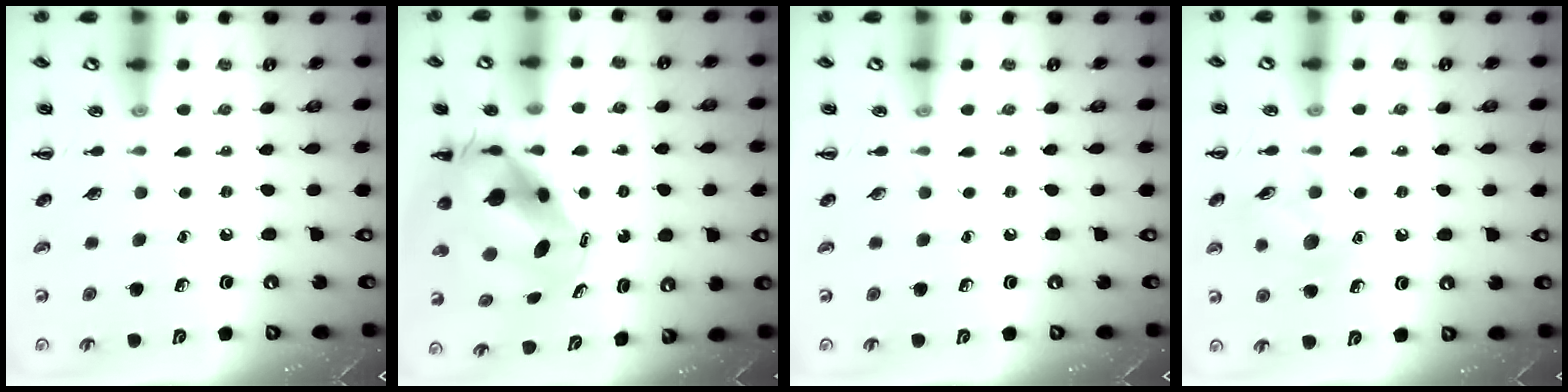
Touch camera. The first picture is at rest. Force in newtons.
{"total": 7.8, "press": 7.5, "slide": 2.2}
{"total": 0.0}
{"total": 9.5, "press": 9.5, "slide": 1.1}